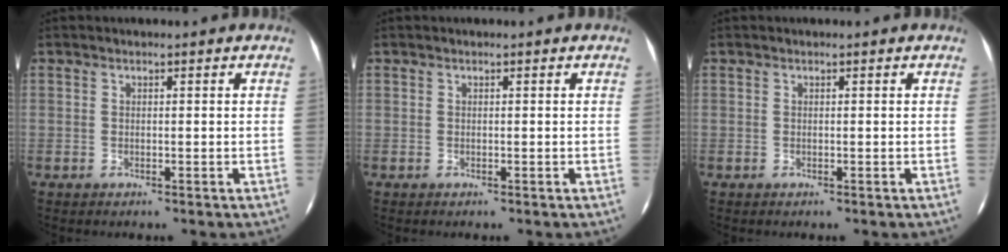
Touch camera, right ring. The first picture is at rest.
{"total": 0.0}
{"total": 0.0}